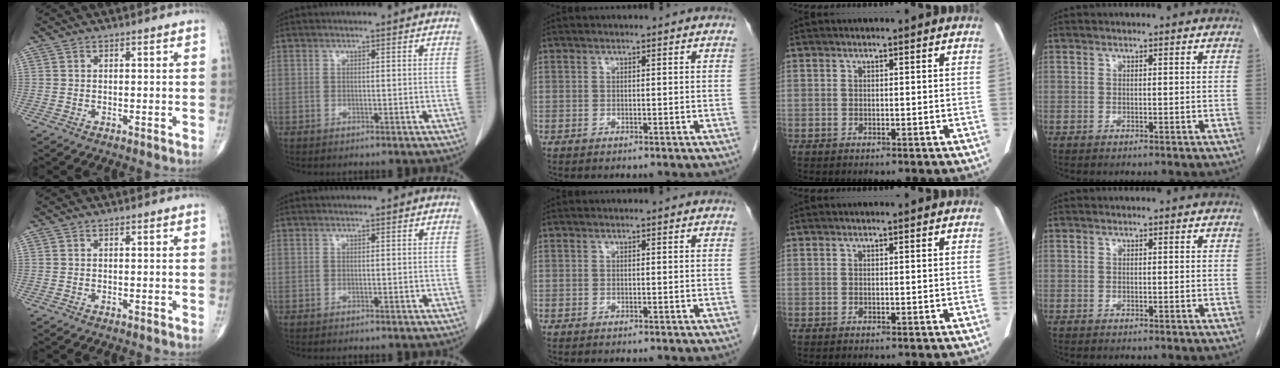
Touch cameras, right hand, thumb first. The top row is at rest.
{}